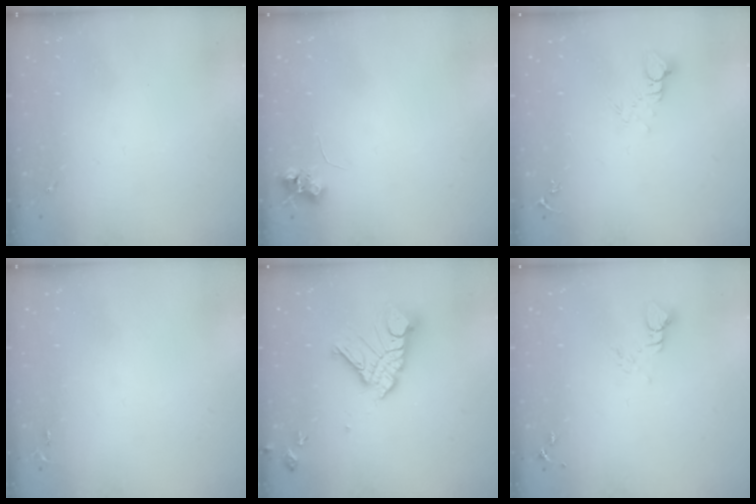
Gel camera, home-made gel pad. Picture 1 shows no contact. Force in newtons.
{"total": 6.5, "press": 6.4, "slide": 0.9}
{"total": 5.5, "press": 5.5, "slide": 0.4}
{"total": 2.5, "press": 2.5, "slide": 0.3}
{"total": 15.2, "press": 15.1, "slide": 1.6}
{"total": 3.7, "press": 3.7, "slide": 0.1}